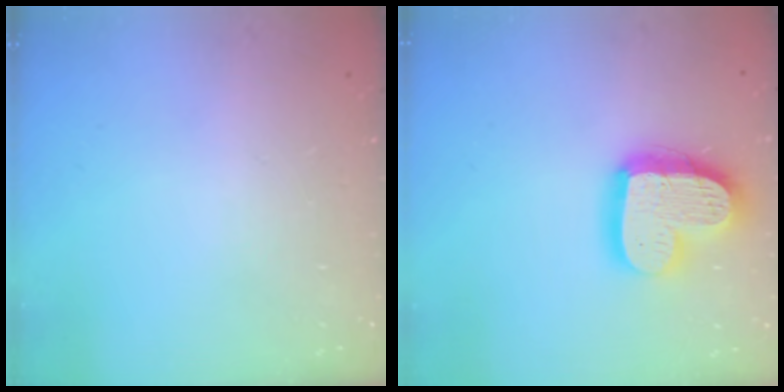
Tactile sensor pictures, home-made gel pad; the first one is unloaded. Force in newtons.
{"total": 17.7, "press": 17.6, "slide": 1.6}